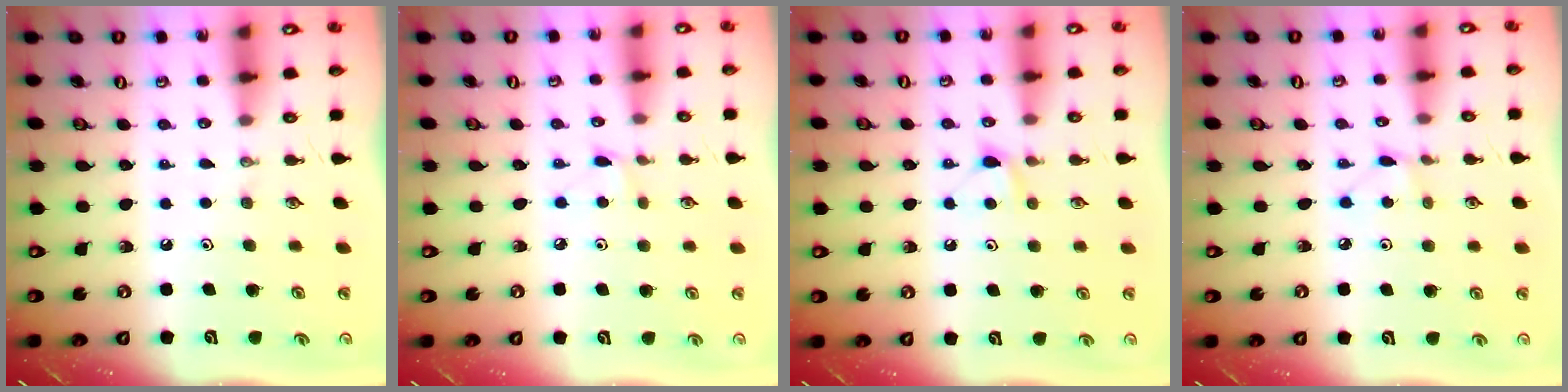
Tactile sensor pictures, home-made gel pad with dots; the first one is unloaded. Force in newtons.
{"total": 3.6, "press": 3.5, "slide": 0.4}
{"total": 4.7, "press": 4.7, "slide": 0.6}
{"total": 3.0, "press": 3.0, "slide": 0.4}